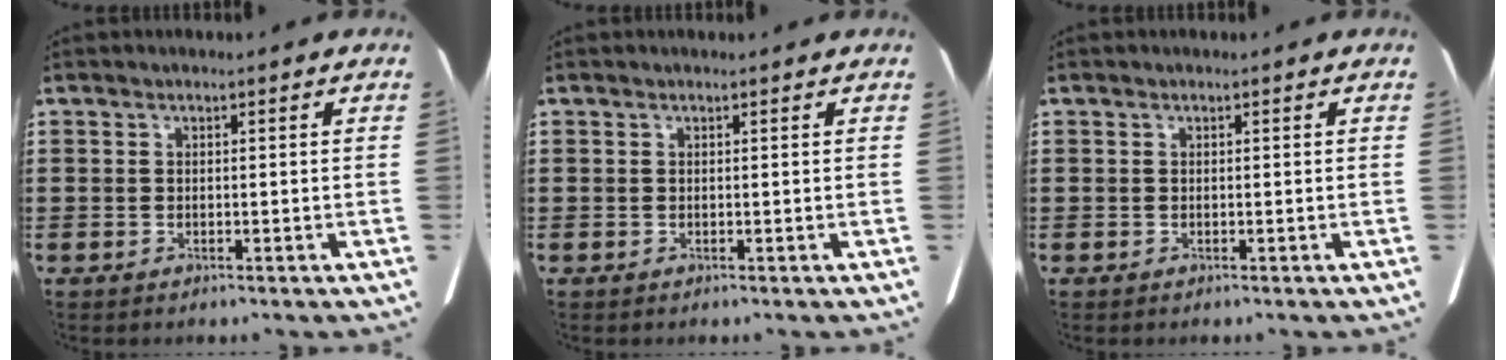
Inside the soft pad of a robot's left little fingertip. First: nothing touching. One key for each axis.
{"total": 0.0}
{"total": 0.0}